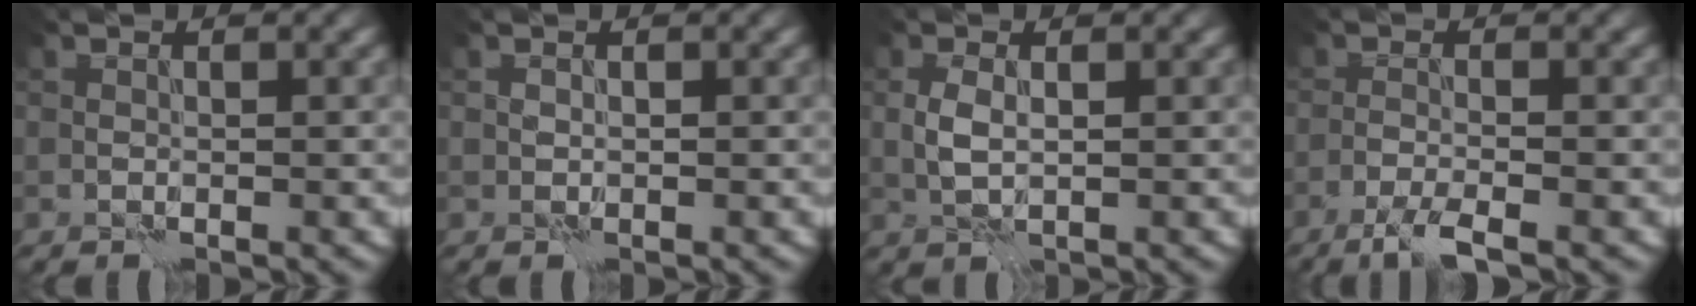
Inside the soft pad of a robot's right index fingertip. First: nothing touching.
{"total": 0.0}
{"total": 1.7, "force": [0.1, 0.8, 1.5], "torque": [-0.035, 0.000, 0.005]}
{"total": 3.0, "force": [-2.1, 0.3, 2.2], "torque": [-0.044, 0.001, -0.046]}